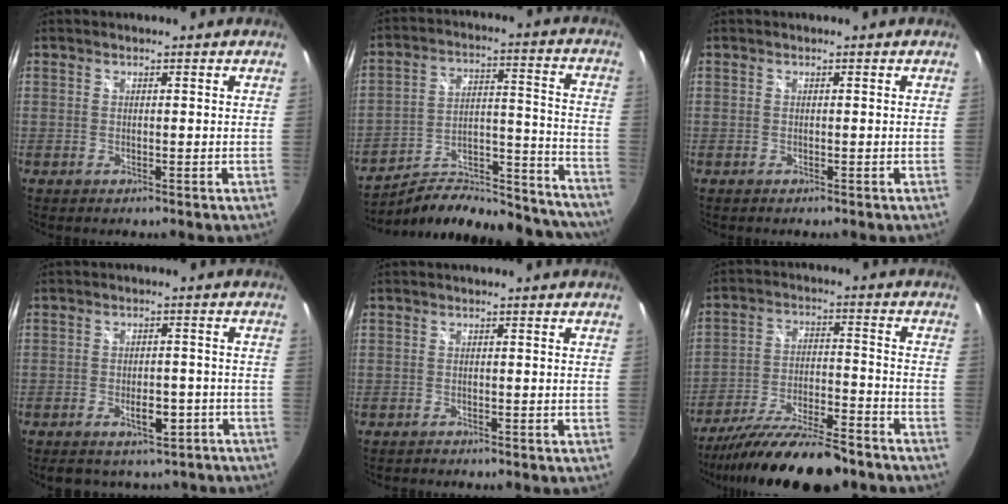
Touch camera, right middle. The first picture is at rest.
{"total": 24.6, "force": [-20.9, 8.3, 10.1], "torque": [-0.158, 0.036, -0.271]}
{"total": 0.0}
{"total": 6.9, "force": [-4.8, 3.9, 3.1], "torque": [-0.053, 0.017, -0.049]}
{"total": 1.0, "force": [-1.0, 0.3, 0.1], "torque": [-0.006, -0.002, -0.016]}
{"total": 19.2, "force": [-16.1, 3.5, 9.9], "torque": [-0.188, -0.039, -0.258]}